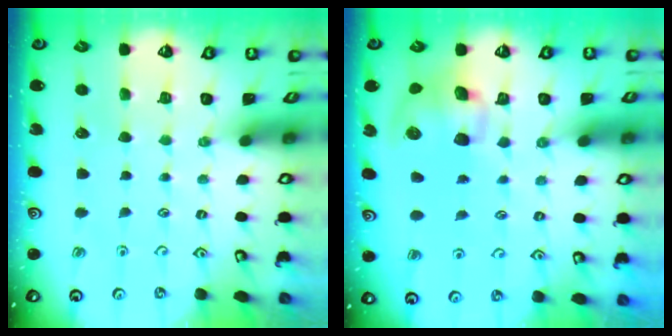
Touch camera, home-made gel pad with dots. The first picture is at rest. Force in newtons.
{"total": 9.3, "press": 9.2, "slide": 1.5}